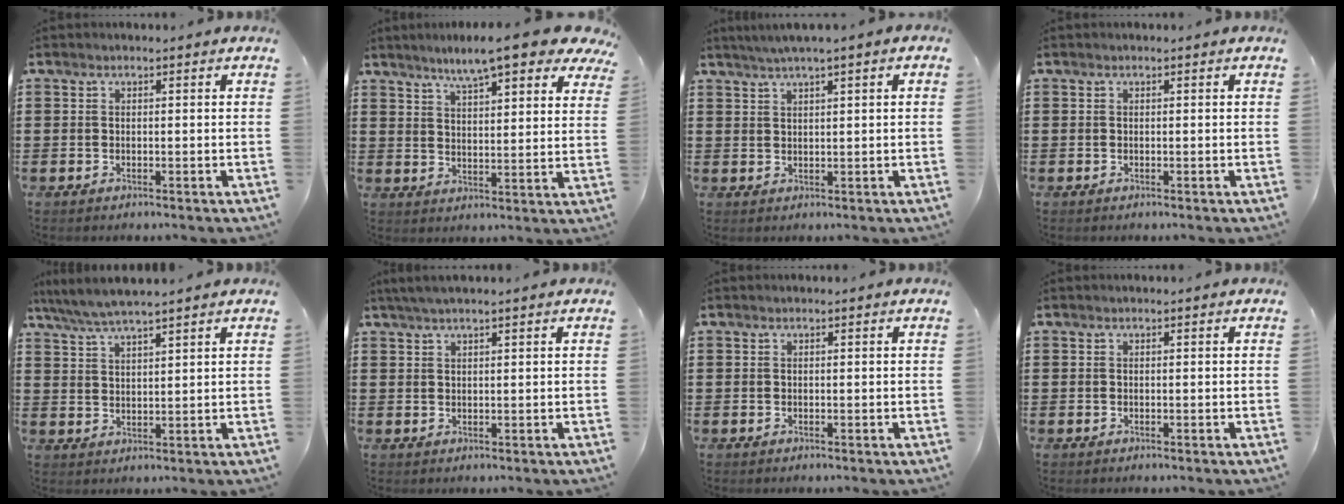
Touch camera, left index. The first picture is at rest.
{"total": 8.8, "force": [7.3, 0.8, 4.9], "torque": [-0.091, -0.025, 0.125]}
{"total": 2.0, "force": [1.2, -0.2, 1.6], "torque": [-0.029, 0.000, 0.023]}
{"total": 0.0}
{"total": 4.5, "force": [4.0, 0.1, 2.0], "torque": [-0.049, -0.012, 0.072]}
{"total": 2.0, "force": [1.5, 0.0, 1.4], "torque": [-0.027, 0.001, 0.027]}
{"total": 0.0}
{"total": 0.0}